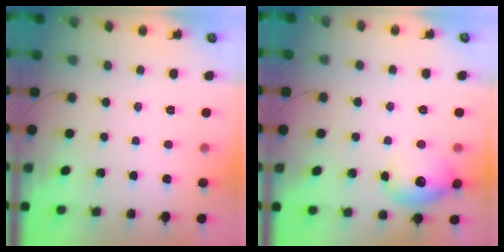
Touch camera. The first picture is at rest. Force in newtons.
{"total": 11.6, "press": 11.4, "slide": 2.0}